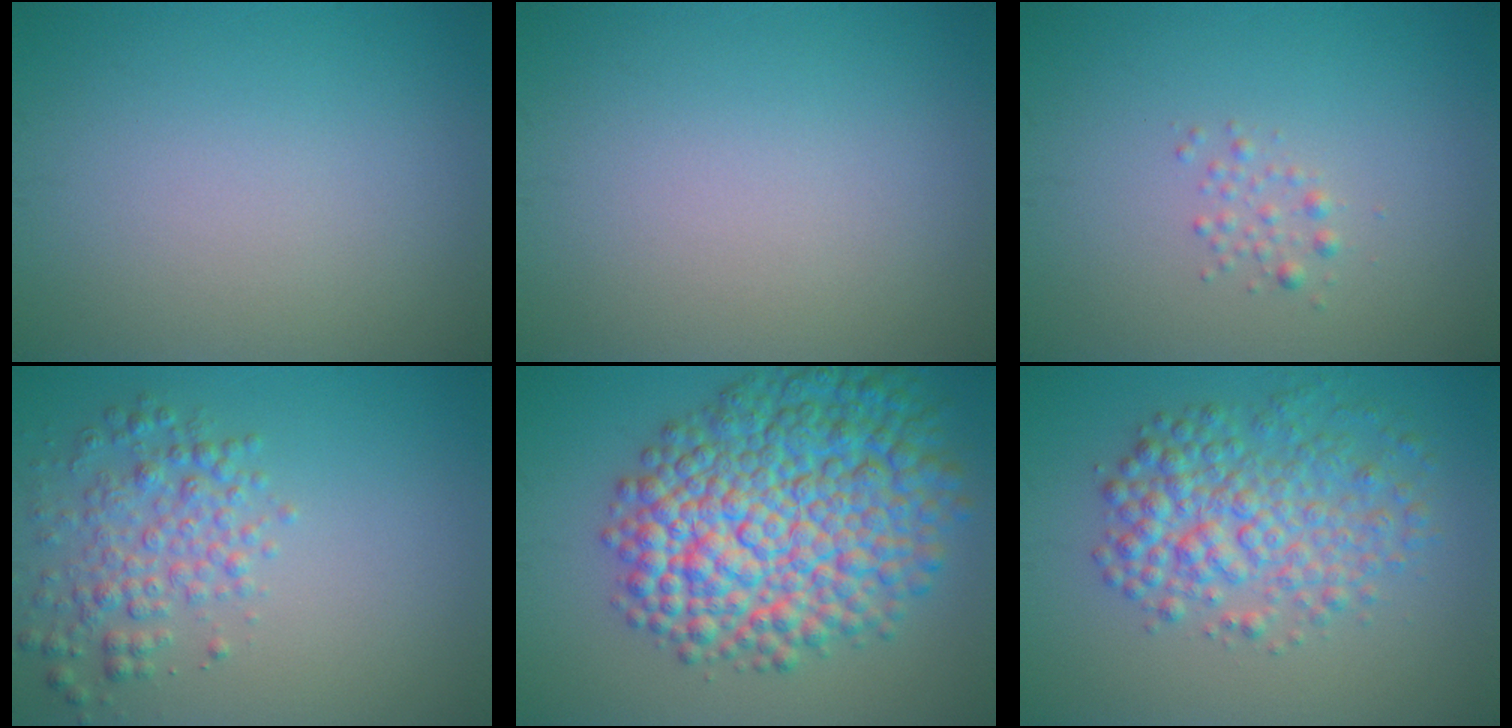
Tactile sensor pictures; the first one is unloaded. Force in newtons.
{"total": 0.0}
{"total": 1.1, "press": 1.1, "slide": 0.0}
{"total": 3.7, "press": 3.7, "slide": 0.1}
{"total": 12.9, "press": 12.9, "slide": 0.3}
{"total": 5.8, "press": 5.8, "slide": 0.1}